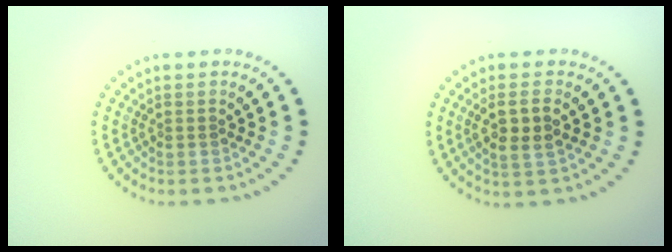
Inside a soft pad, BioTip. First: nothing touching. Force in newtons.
{"total": 2.9, "press": 2.7, "slide": 0.9}